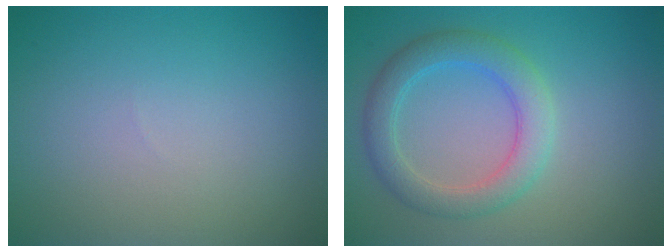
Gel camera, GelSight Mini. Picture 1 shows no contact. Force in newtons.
{"total": 3.8, "press": 3.8, "slide": 0.1}